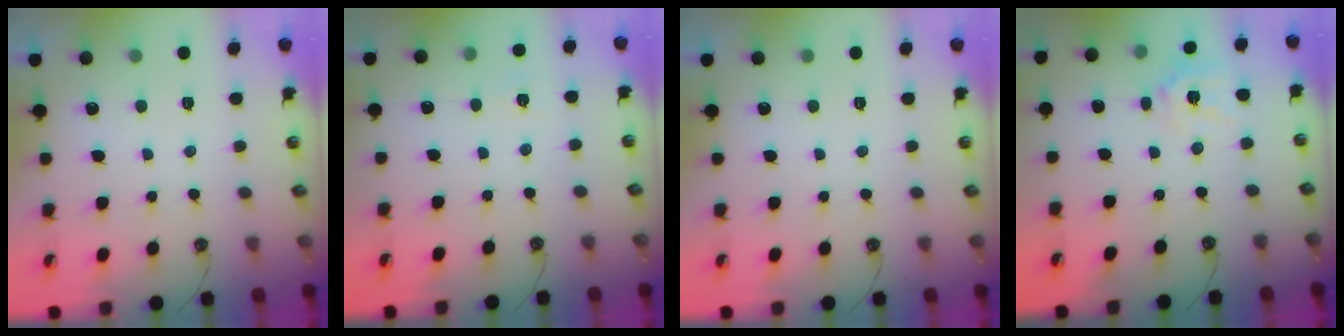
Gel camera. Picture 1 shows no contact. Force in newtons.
{"total": 2.6, "press": 2.6, "slide": 0.3}
{"total": 0.0}
{"total": 10.8, "press": 10.8, "slide": 1.1}